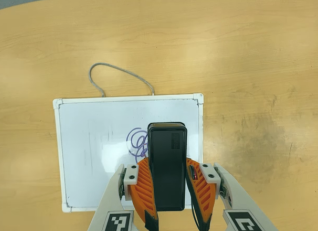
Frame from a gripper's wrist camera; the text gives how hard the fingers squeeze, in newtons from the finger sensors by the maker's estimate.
{"total": 8.0, "left": 6.5, "right": 9.5}